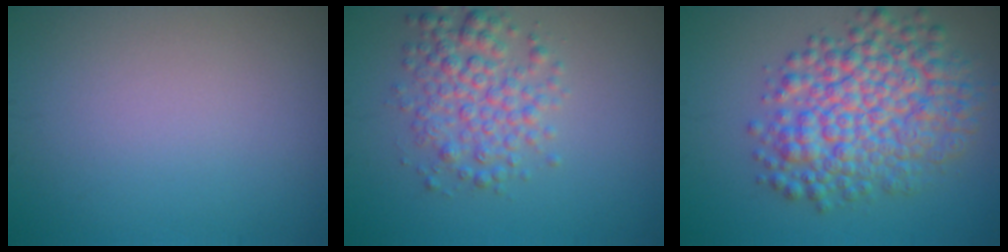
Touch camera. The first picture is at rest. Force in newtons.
{"total": 4.0, "press": 4.0, "slide": 0.1}
{"total": 8.2, "press": 8.2, "slide": 0.1}